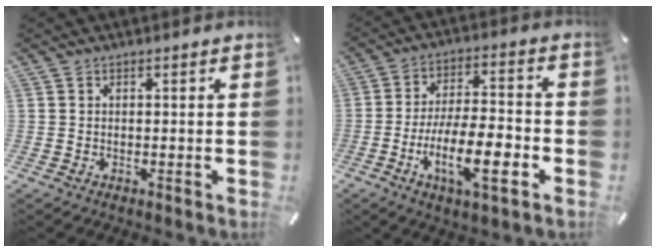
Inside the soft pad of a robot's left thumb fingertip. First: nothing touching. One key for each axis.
{"total": 14.9, "fx": -5.5, "fy": 4.7, "fz": 13.0, "tx": -0.242, "ty": 0.002, "tz": -0.097}